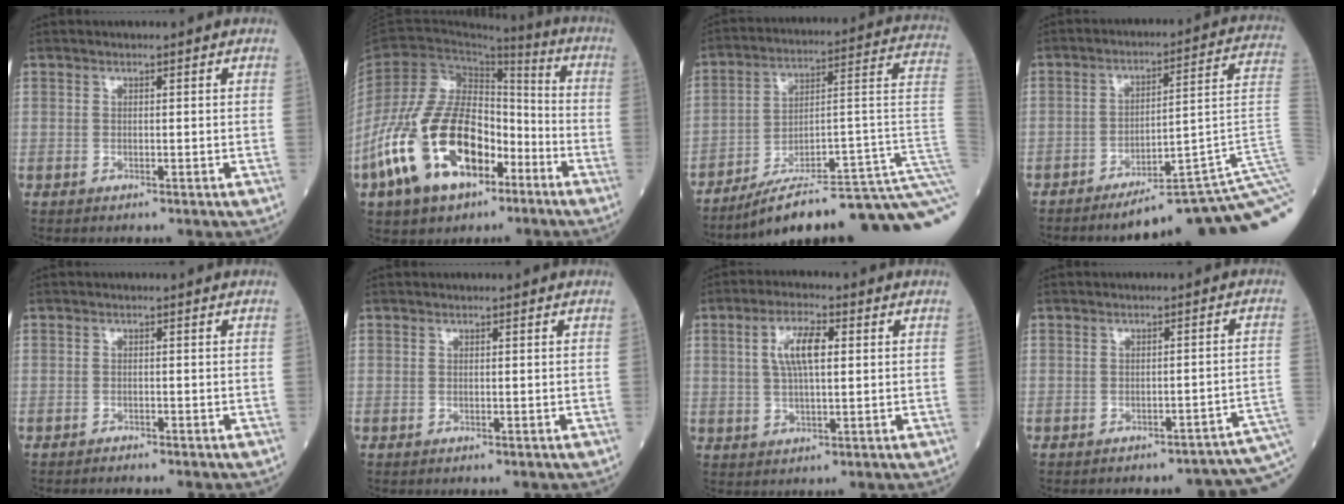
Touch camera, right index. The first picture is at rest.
{"total": 18.0, "force": [-8.6, 9.4, 12.7], "torque": [-0.266, 0.011, -0.151]}
{"total": 24.6, "force": [-16.7, -1.2, 18.1], "torque": [-0.133, 0.023, -0.244]}
{"total": 17.2, "force": [-9.9, -1.8, 14.0], "torque": [-0.091, 0.056, -0.138]}
{"total": 1.2, "force": [-1.1, -0.1, 0.2], "torque": [-0.006, -0.001, -0.017]}
{"total": 0.0}
{"total": 6.4, "force": [1.5, 1.8, 5.9], "torque": [-0.120, 0.011, 0.030]}
{"total": 8.9, "force": [-5.9, 2.7, 6.1], "torque": [-0.067, 0.016, -0.068]}